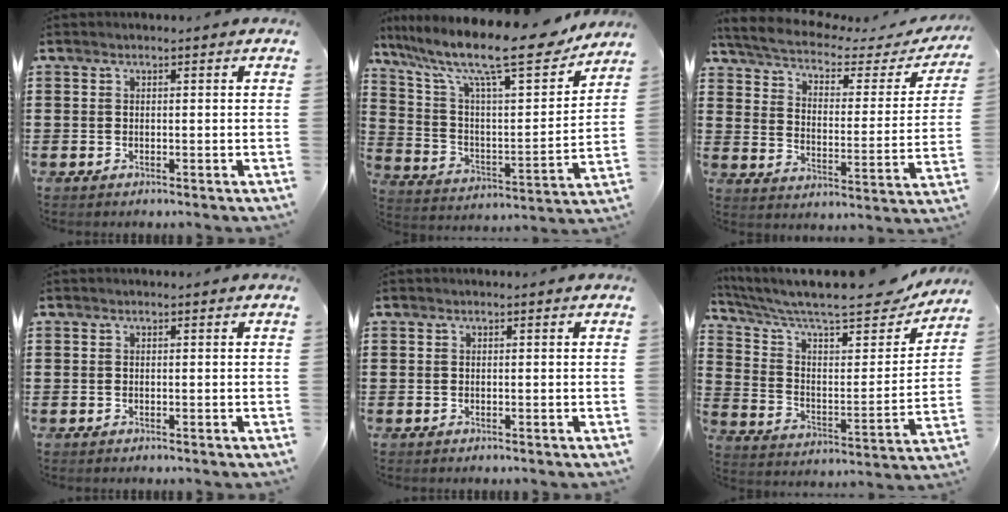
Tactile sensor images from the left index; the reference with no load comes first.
{"total": 16.0, "force": [12.4, 2.5, 9.9], "torque": [-0.198, -0.078, 0.197]}
{"total": 4.3, "force": [3.4, 1.2, 2.4], "torque": [-0.066, -0.024, 0.051]}
{"total": 0.0}
{"total": 0.0}
{"total": 10.4, "force": [8.8, 1.9, 5.1], "torque": [-0.130, -0.057, 0.146]}